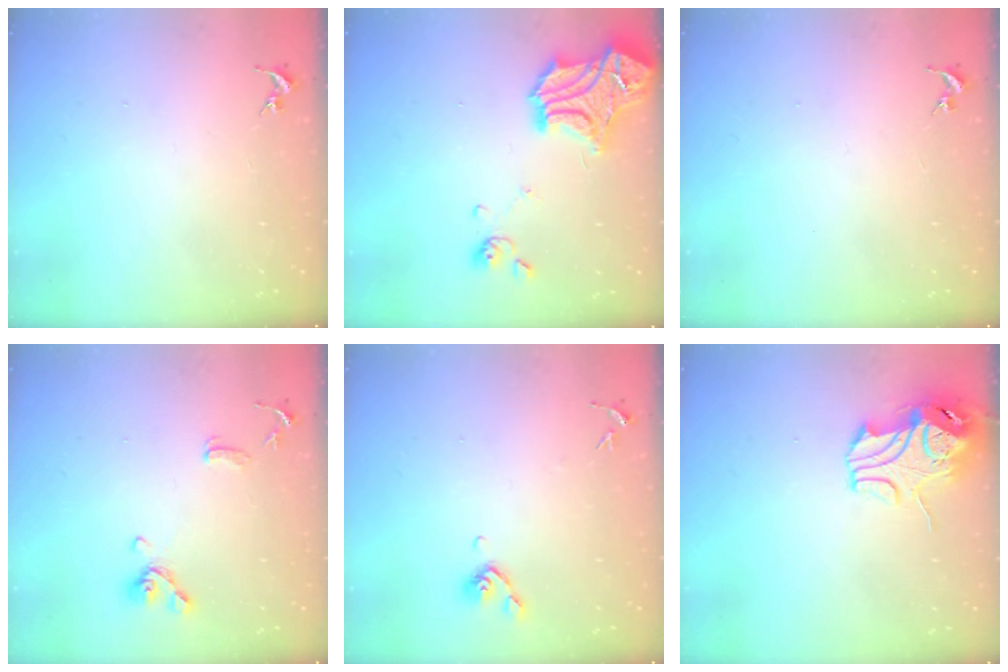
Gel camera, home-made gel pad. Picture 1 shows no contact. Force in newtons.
{"total": 20.6, "press": 20.5, "slide": 1.8}
{"total": 0.0}
{"total": 11.6, "press": 11.4, "slide": 2.1}
{"total": 6.3, "press": 6.1, "slide": 1.5}
{"total": 11.3, "press": 11.2, "slide": 1.7}